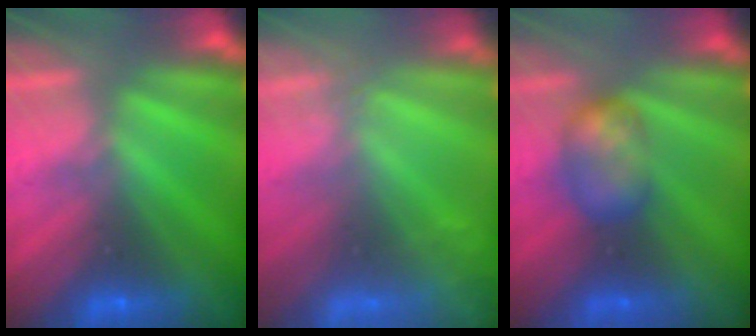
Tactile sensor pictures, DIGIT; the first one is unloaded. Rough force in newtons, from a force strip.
{"total": 2.4}
{"total": 3.1}